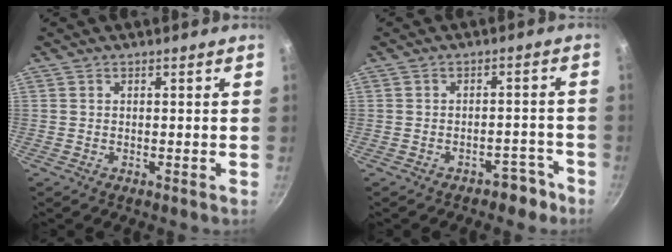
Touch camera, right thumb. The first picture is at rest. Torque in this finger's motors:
{"motor_torque": [0.26, -0.45, -0.24, 0.05, 0.02]}